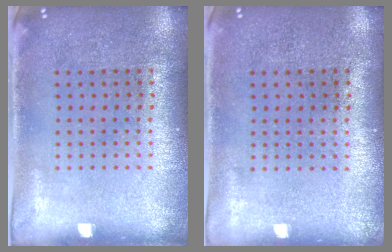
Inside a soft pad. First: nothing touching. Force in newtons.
{"total": 0.0}